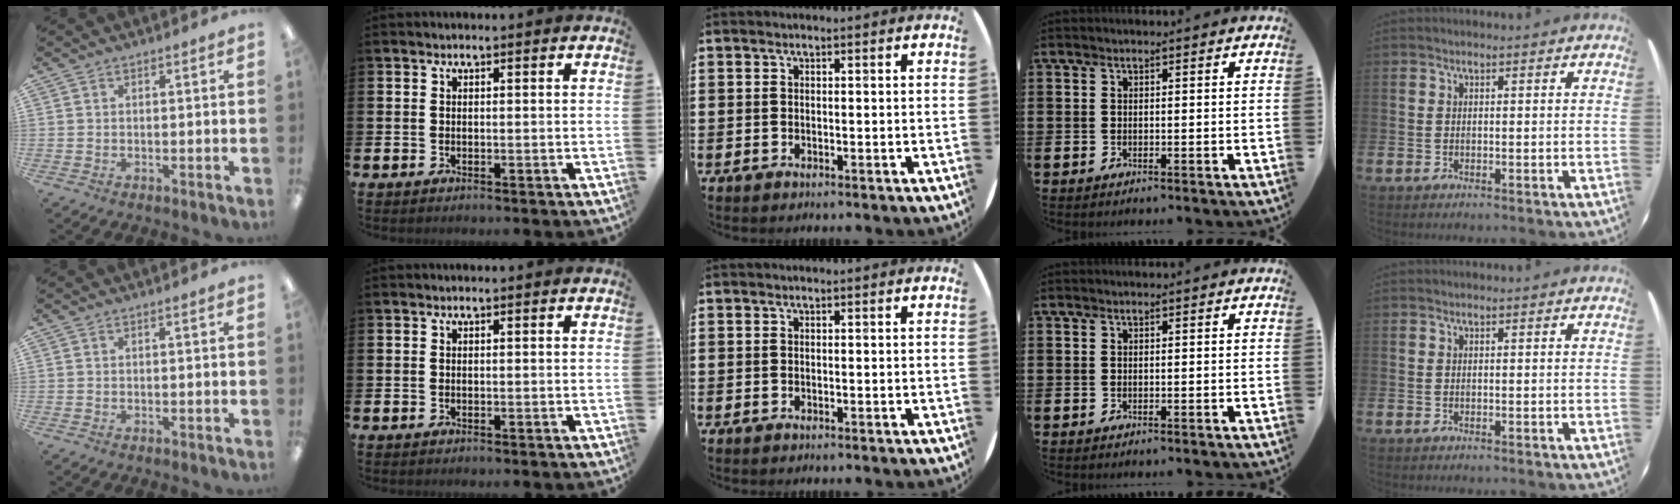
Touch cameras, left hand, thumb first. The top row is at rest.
{}